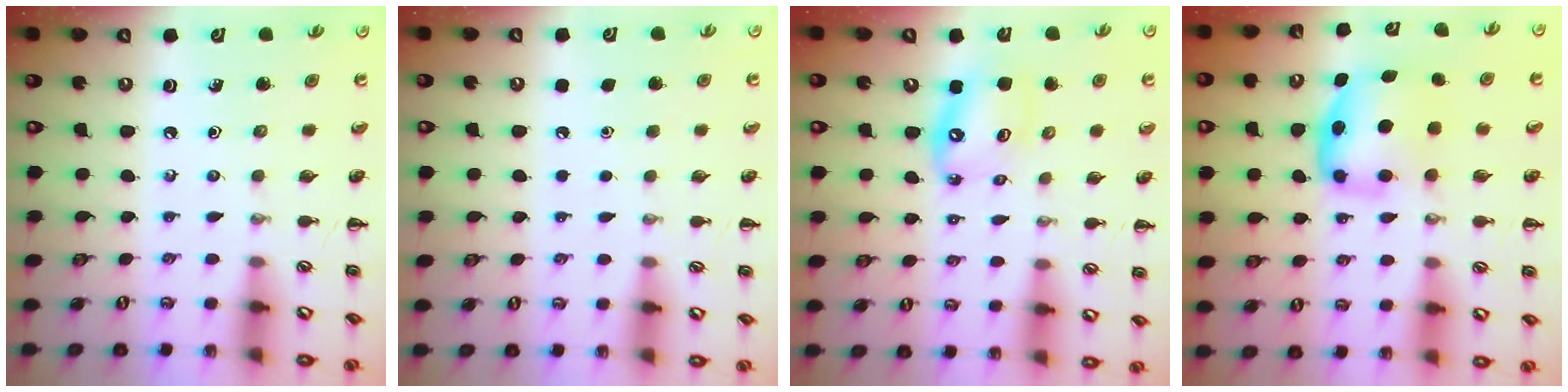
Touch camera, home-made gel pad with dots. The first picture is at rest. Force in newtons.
{"total": 1.6, "press": 1.6, "slide": 0.1}
{"total": 9.6, "press": 9.3, "slide": 2.4}
{"total": 6.2, "press": 6.2, "slide": 0.8}